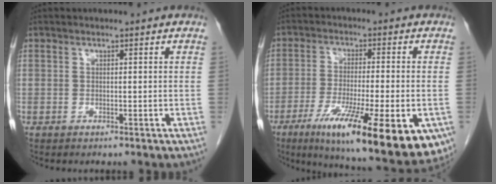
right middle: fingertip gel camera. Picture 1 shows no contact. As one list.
[{"total": 22.3, "force": [-11.7, 4.5, 18.5], "torque": [-0.213, -0.039, -0.173]}]